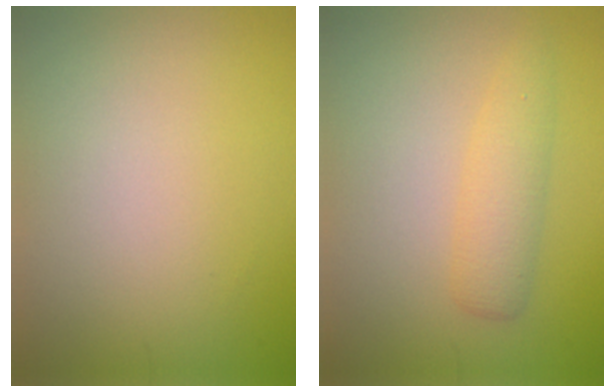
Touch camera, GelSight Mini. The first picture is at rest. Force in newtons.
{"total": 2.8, "press": 2.7, "slide": 0.2}